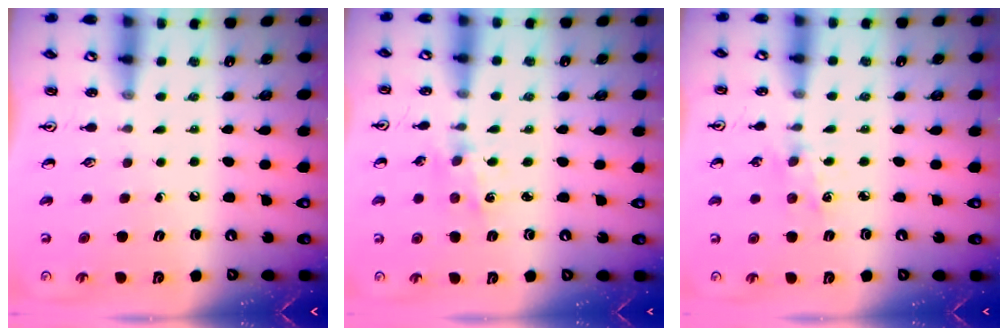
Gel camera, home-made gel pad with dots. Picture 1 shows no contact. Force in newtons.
{"total": 1.2, "press": 1.2, "slide": 0.2}
{"total": 2.9, "press": 2.8, "slide": 0.5}